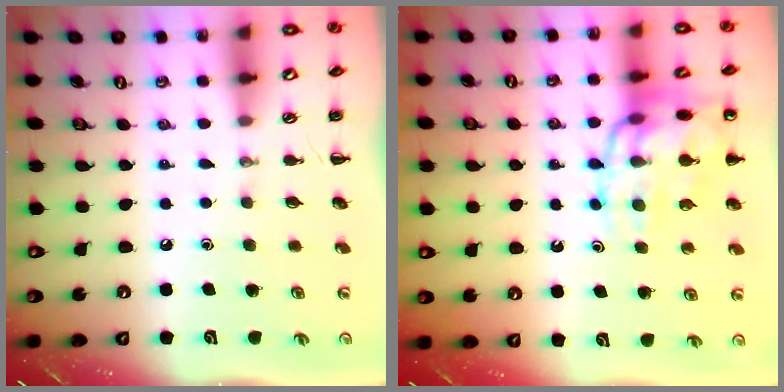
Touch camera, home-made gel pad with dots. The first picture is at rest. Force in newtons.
{"total": 15.5, "press": 15.5, "slide": 1.0}